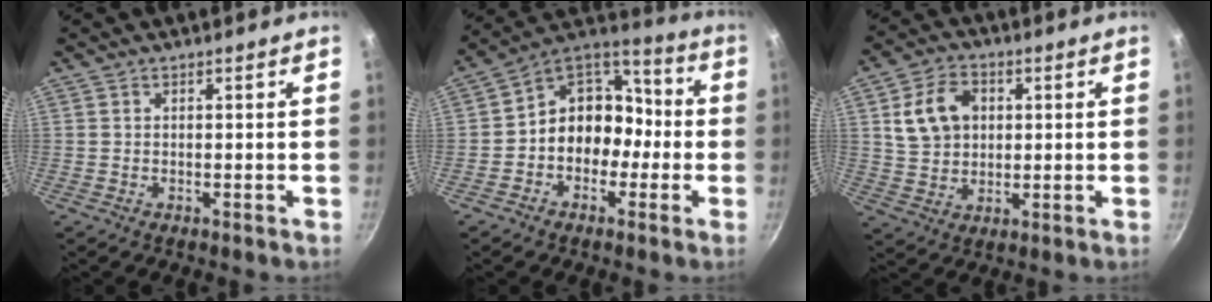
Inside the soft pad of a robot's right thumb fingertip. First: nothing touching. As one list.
[{"total": 13.0, "force": [-2.7, 10.8, 6.7], "torque": [-0.044, 0.063, -0.064]}, {"total": 10.5, "force": [2.4, 8.1, 6.3], "torque": [-0.096, 0.007, 0.042]}]